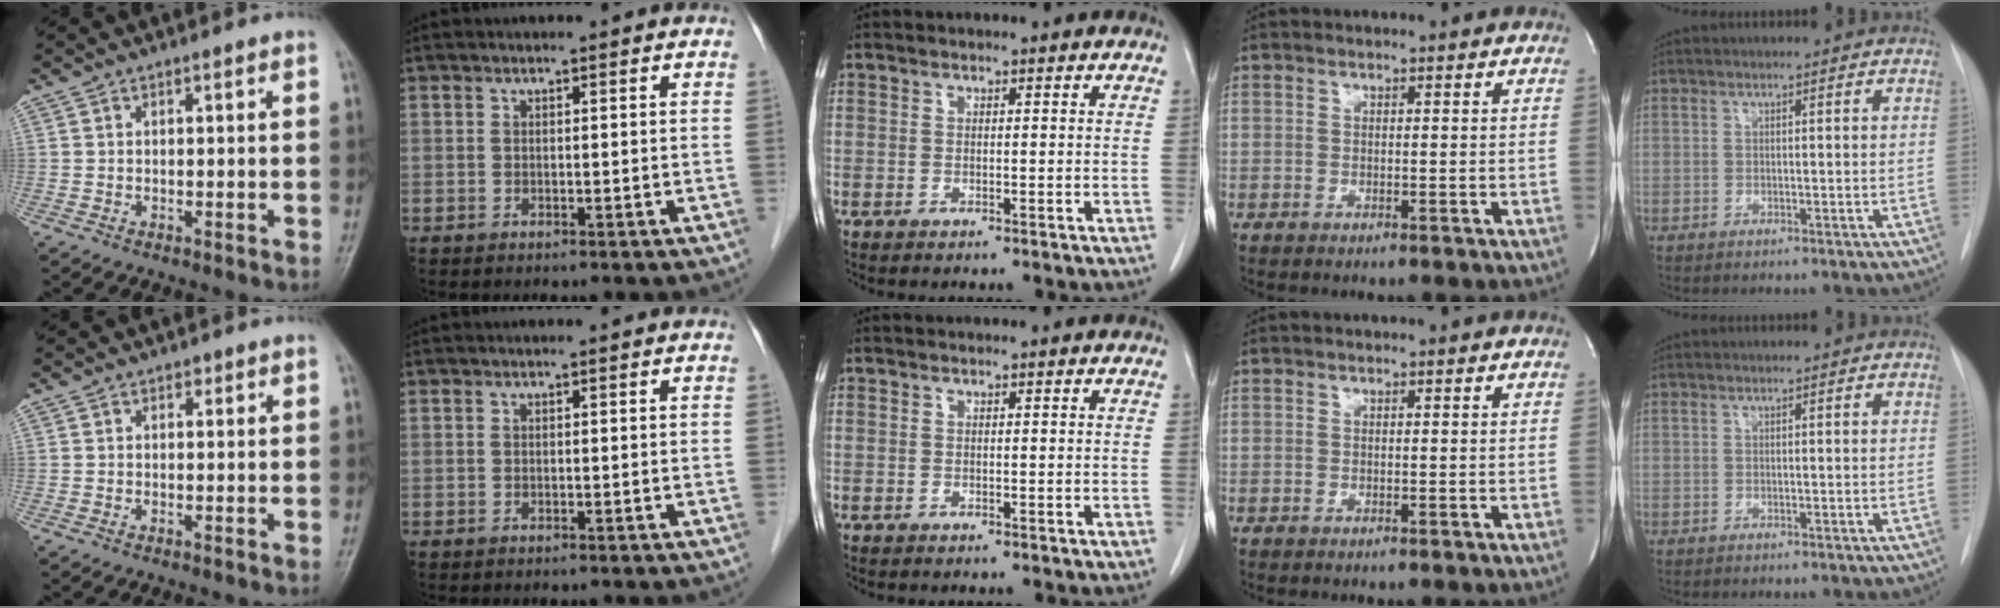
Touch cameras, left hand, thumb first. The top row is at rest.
{"thumb": {"total": 0.6, "force": [0.3, 0.4, 0.2], "torque": [0.004, 0.000, 0.002]}}